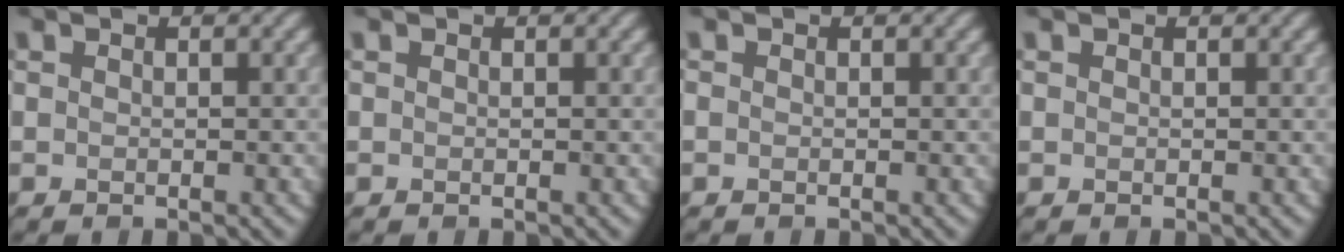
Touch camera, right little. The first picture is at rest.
{"total": 0.0}
{"total": 0.0}
{"total": 0.0}